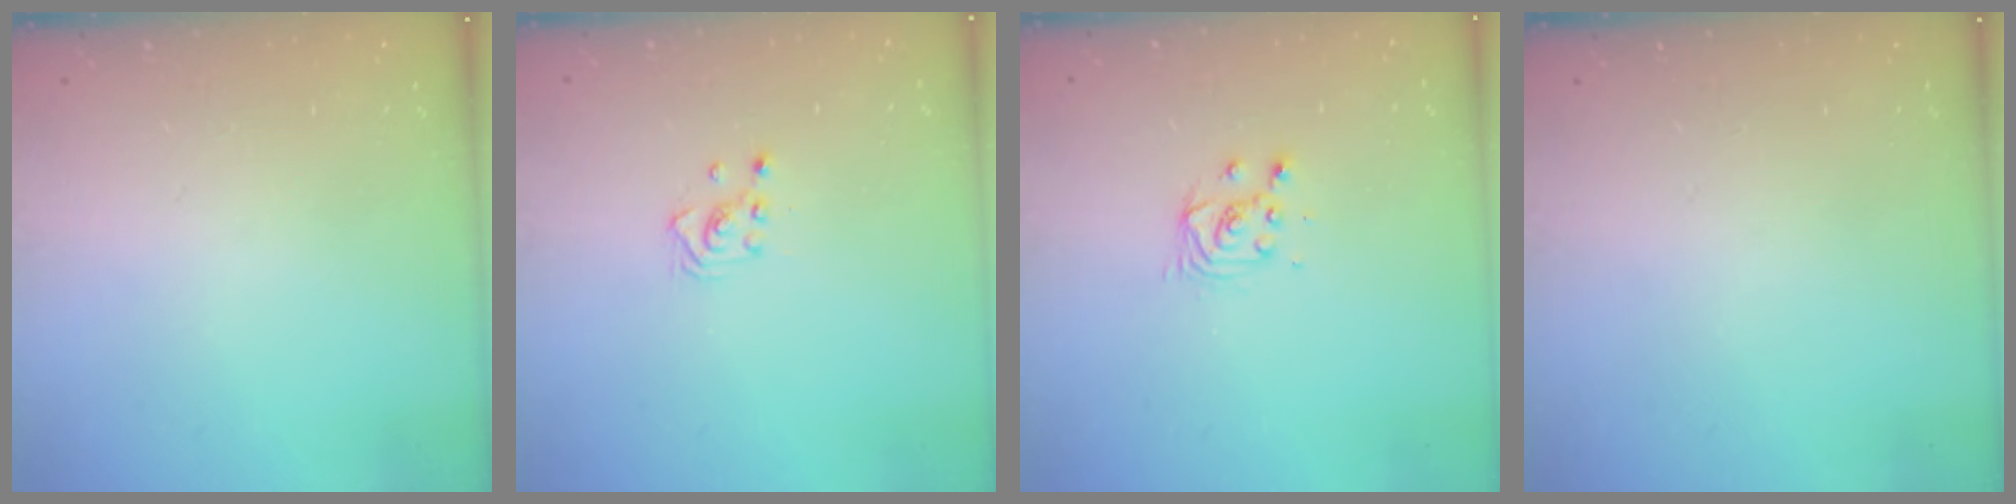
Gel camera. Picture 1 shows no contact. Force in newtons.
{"total": 2.8, "press": 2.8, "slide": 0.3}
{"total": 3.8, "press": 3.7, "slide": 0.5}
{"total": 0.0}